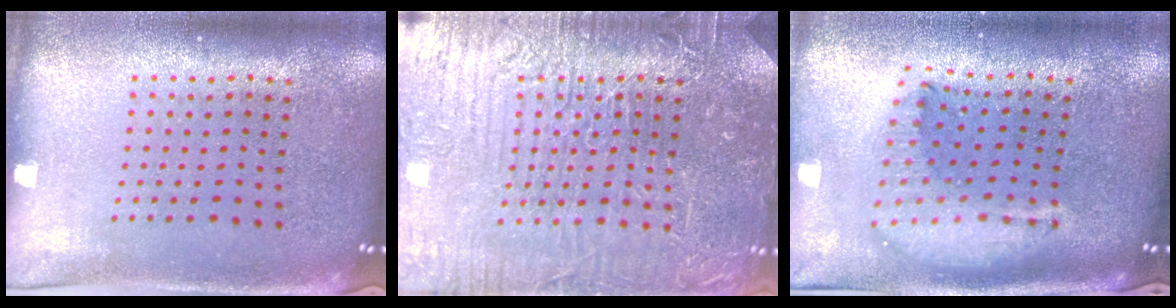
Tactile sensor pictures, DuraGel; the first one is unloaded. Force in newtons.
{"total": 6.0, "press": 6.0, "slide": 0.7}
{"total": 2.2, "press": 1.7, "slide": 1.4}